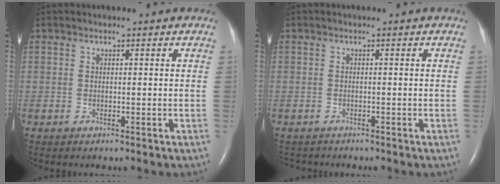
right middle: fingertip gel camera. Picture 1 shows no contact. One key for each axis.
{"total": 2.9, "fx": -2.7, "fy": 1.0, "fz": 0.2, "tx": -0.004, "ty": -0.007, "tz": -0.039}